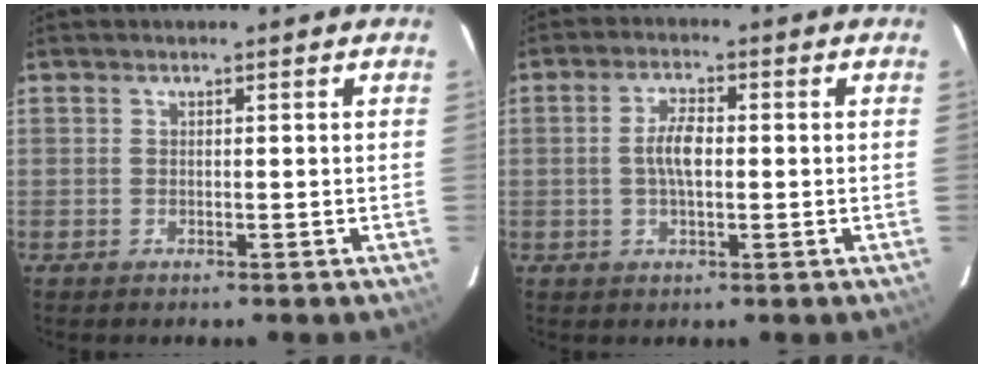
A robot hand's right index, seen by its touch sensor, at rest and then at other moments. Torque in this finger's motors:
{"motor_torque": [0.79, -0.05, 0.47, 0.11]}